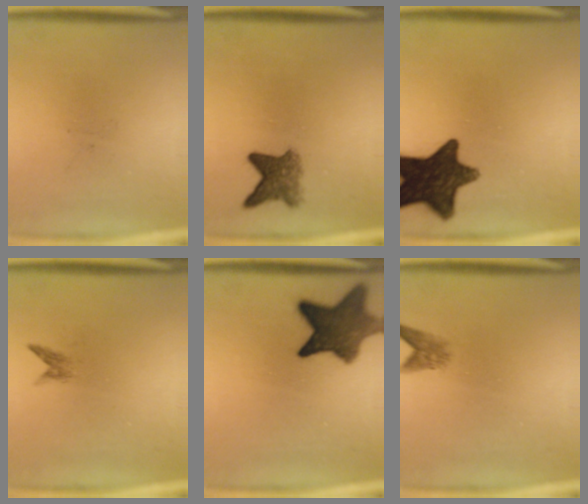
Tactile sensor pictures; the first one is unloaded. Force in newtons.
{"total": 4.3}
{"total": 14.2}
{"total": 0.9}
{"total": 9.9}
{"total": 2.0}